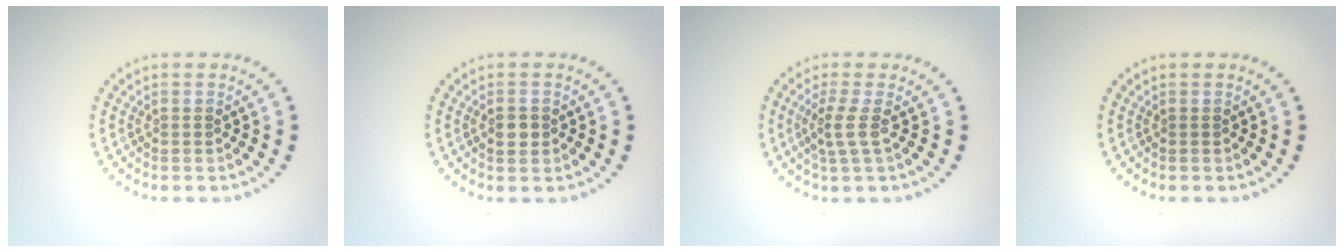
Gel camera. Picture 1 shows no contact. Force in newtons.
{"total": 1.5, "press": 1.5, "slide": 0.3}
{"total": 2.2, "press": 1.7, "slide": 1.4}
{"total": 0.0}